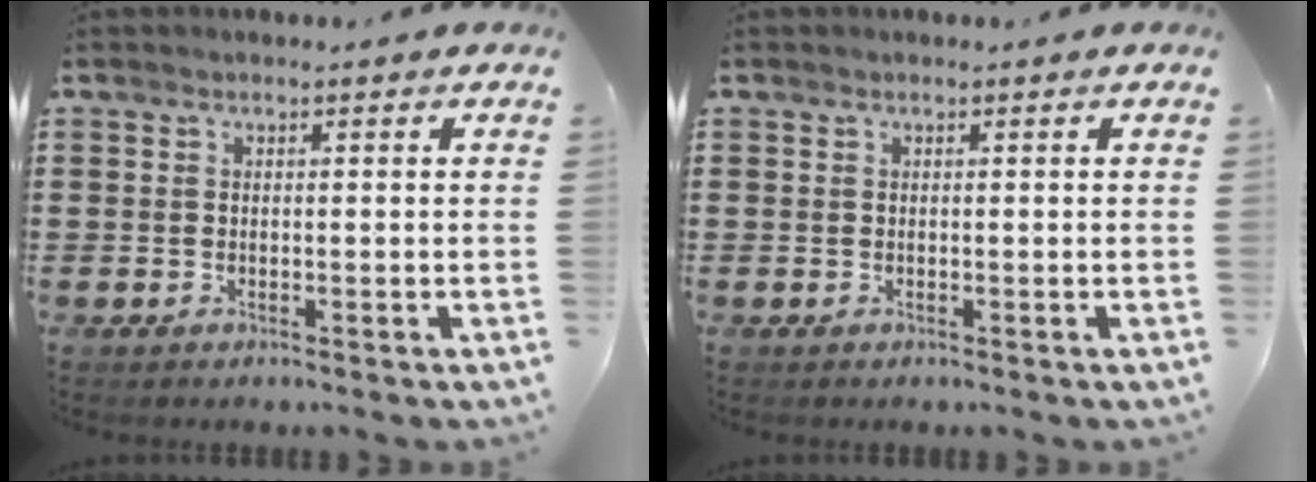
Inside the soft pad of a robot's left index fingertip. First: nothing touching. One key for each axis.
{"total": 0.0}